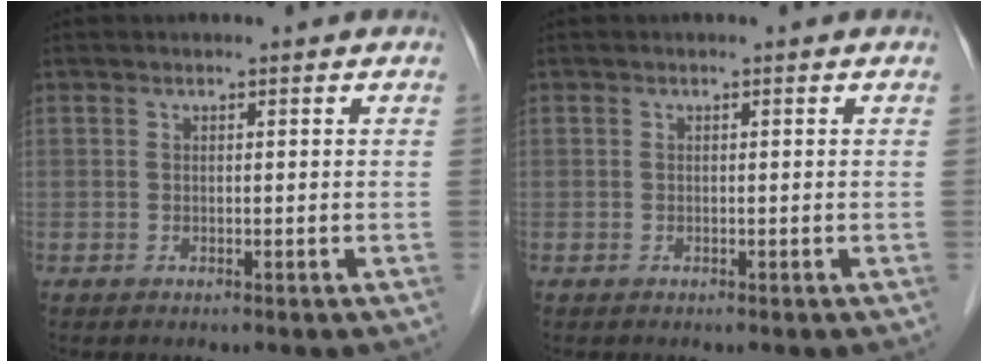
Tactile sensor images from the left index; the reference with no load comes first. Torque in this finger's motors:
{"motor_torque": [-0.04, 0.03, 0.01, 0.00]}